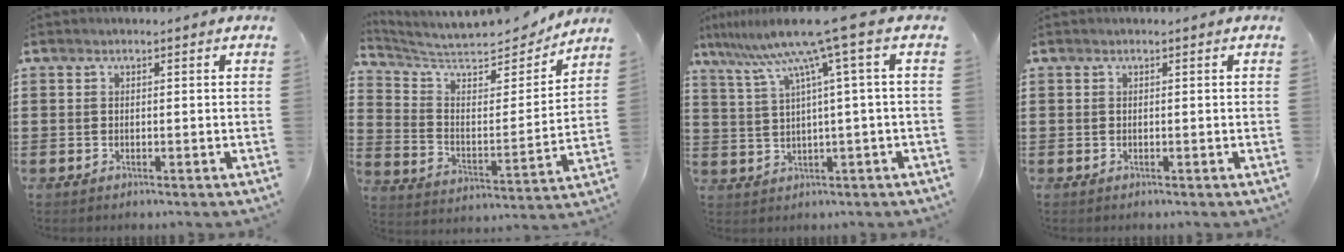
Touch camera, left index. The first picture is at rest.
{"total": 8.0, "force": [7.1, 1.8, 3.2], "torque": [-0.095, -0.048, 0.120]}
{"total": 9.2, "force": [4.7, -1.1, 7.8], "torque": [-0.177, -0.030, 0.070]}
{"total": 0.0}